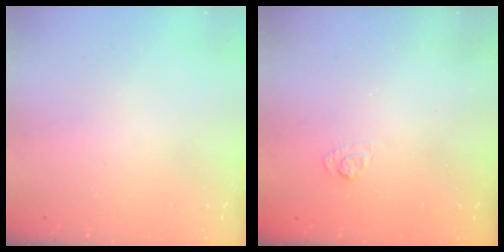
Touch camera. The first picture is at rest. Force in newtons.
{"total": 2.7, "press": 2.3, "slide": 1.5}